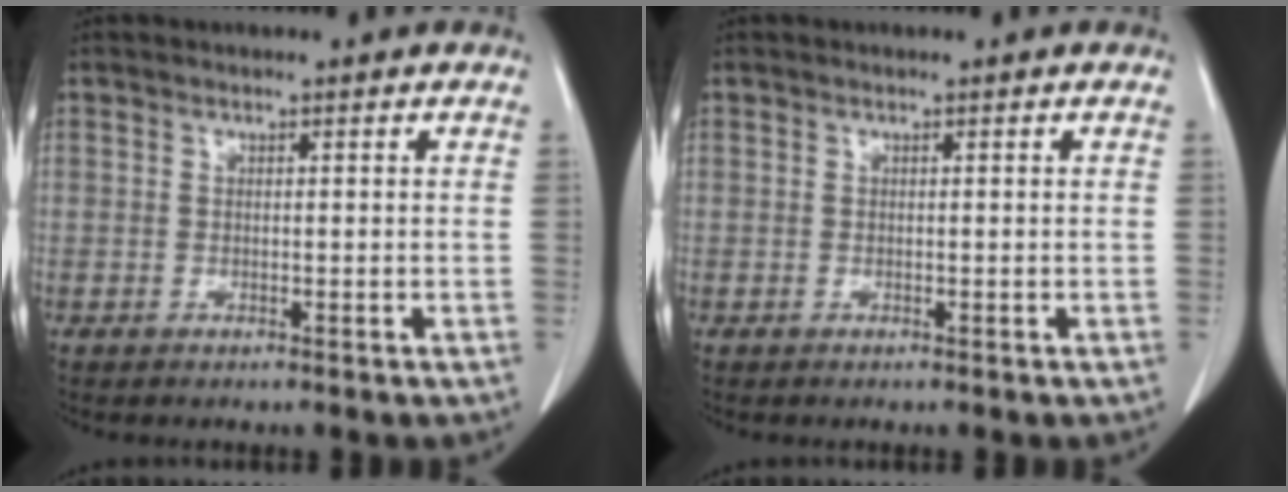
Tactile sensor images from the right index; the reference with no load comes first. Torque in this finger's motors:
{"motor_torque": [0.00, 0.00, 0.00, 0.00]}